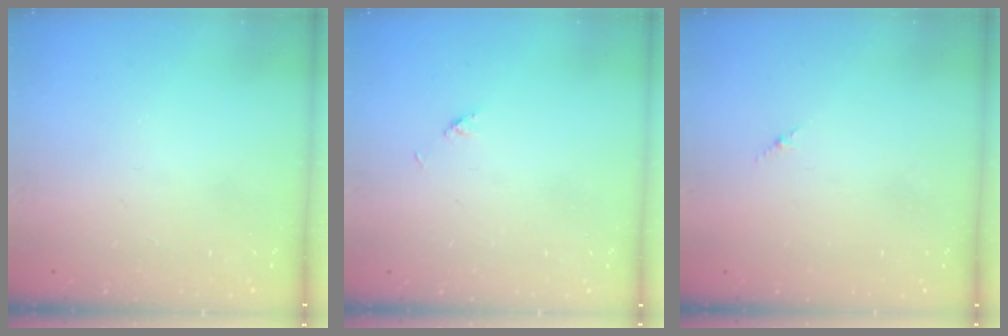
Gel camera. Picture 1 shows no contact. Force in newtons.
{"total": 2.1, "press": 2.1, "slide": 0.3}
{"total": 1.8, "press": 1.7, "slide": 0.6}